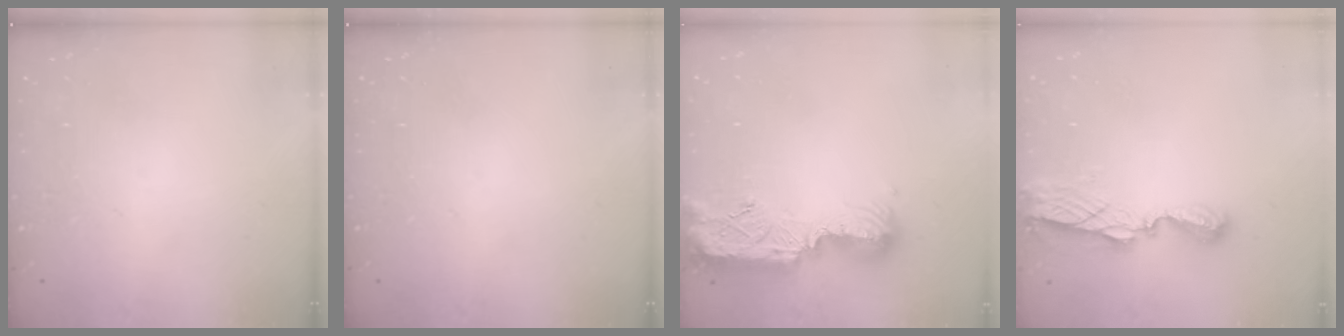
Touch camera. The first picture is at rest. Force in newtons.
{"total": 0.0}
{"total": 13.1, "press": 13.1, "slide": 0.8}
{"total": 7.5, "press": 7.5, "slide": 0.5}